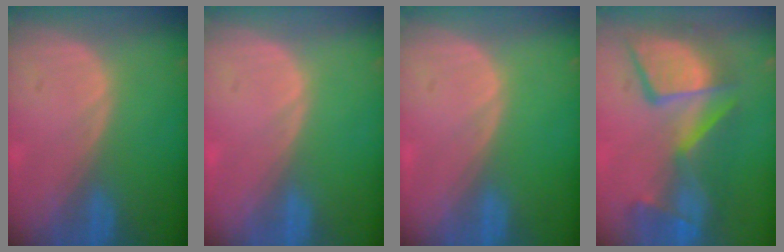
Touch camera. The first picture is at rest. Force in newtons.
{"total": 0.0}
{"total": 0.0}
{"total": 12.2, "press": 11.1, "slide": 5.1}